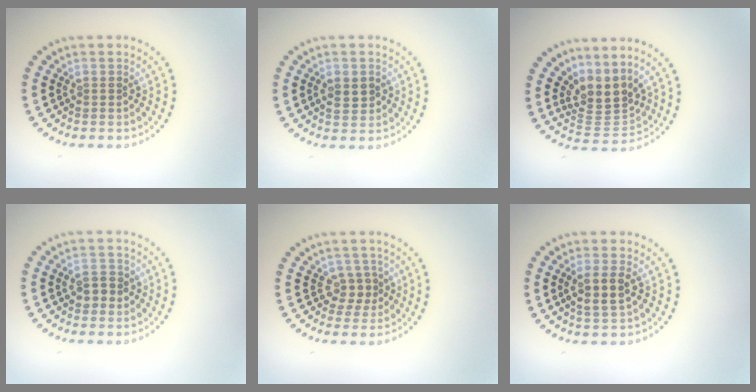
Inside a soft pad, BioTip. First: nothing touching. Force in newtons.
{"total": 1.8, "press": 1.8, "slide": 0.1}
{"total": 3.6, "press": 2.6, "slide": 2.5}
{"total": 2.1, "press": 2.0, "slide": 0.3}
{"total": 1.7, "press": 1.5, "slide": 0.9}
{"total": 2.7, "press": 2.5, "slide": 1.1}